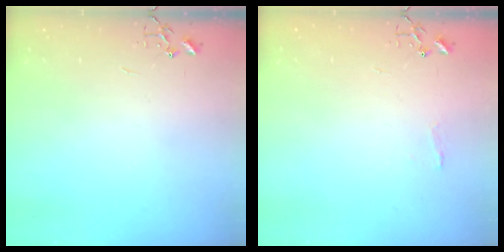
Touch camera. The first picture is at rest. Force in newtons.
{"total": 4.8, "press": 4.8, "slide": 0.6}